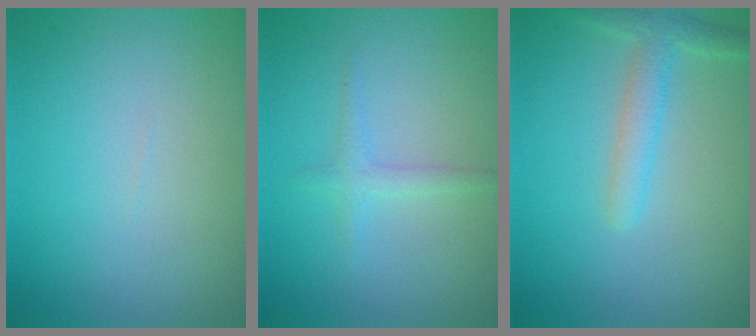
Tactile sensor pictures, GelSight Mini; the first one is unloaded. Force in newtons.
{"total": 1.3, "press": 1.3, "slide": 0.0}
{"total": 2.6, "press": 2.6, "slide": 0.2}